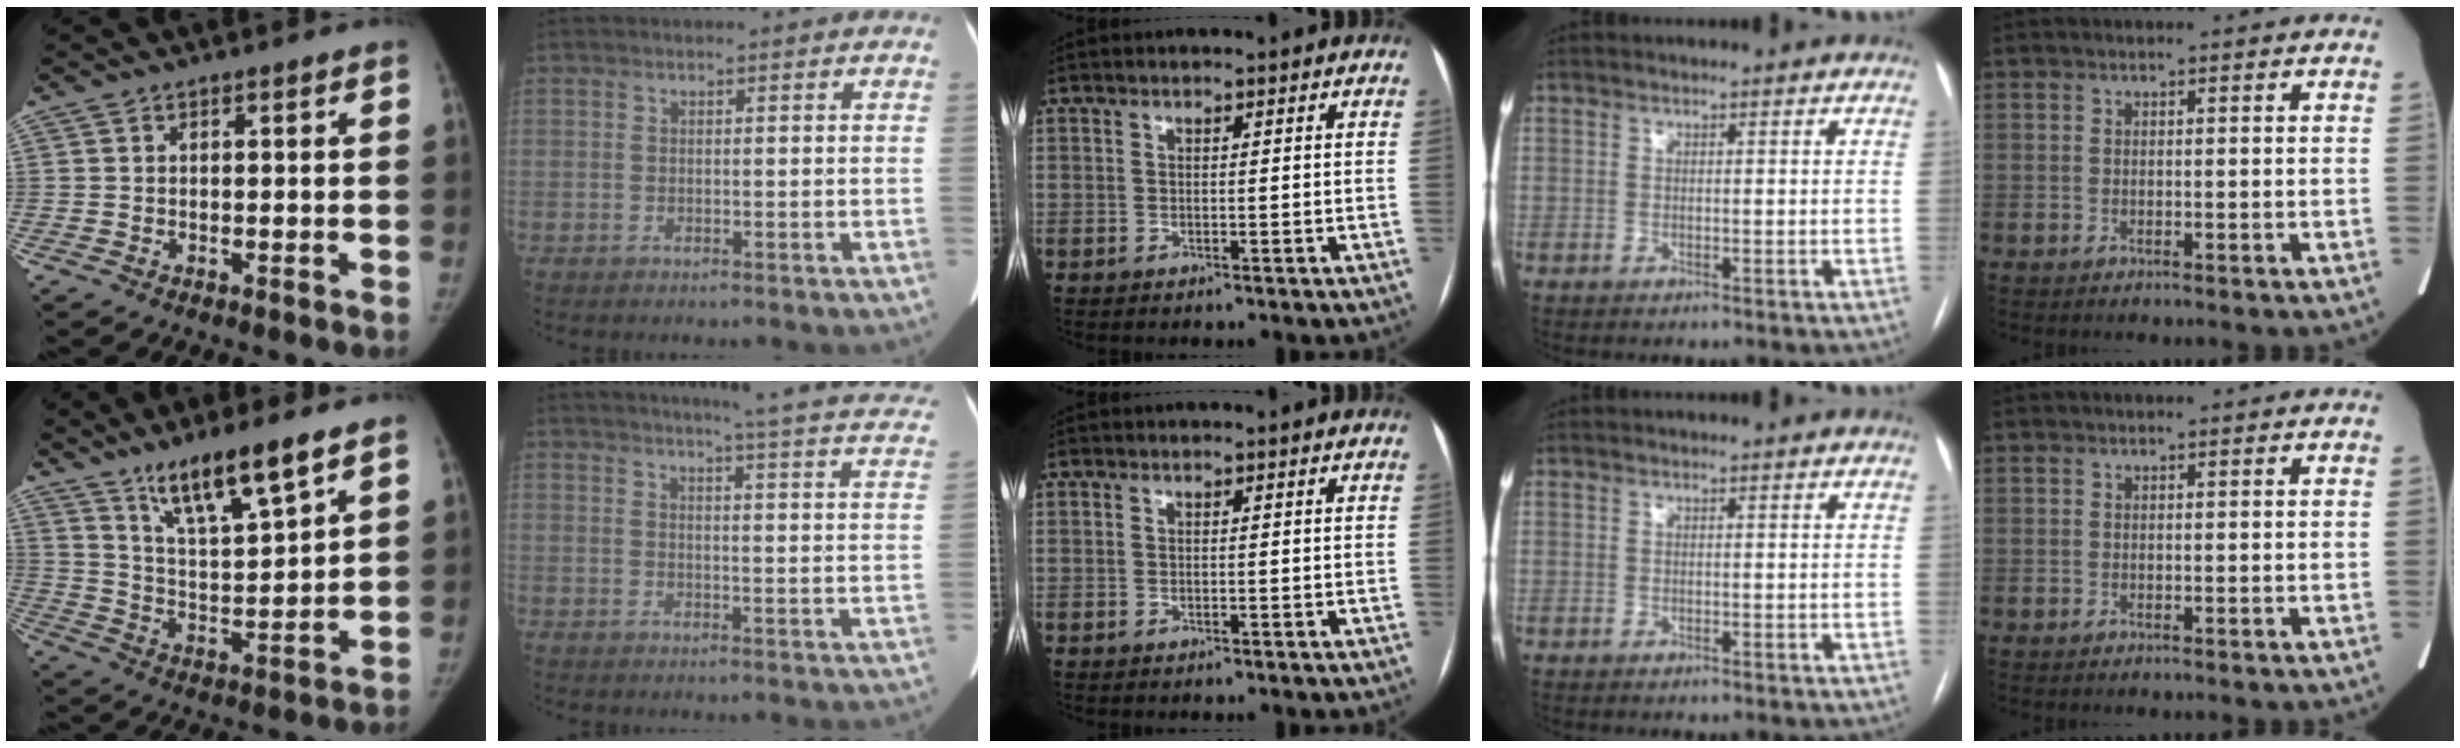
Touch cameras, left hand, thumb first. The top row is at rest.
{"thumb": {"total": 12.9, "force": [8.9, 2.3, 9.1], "torque": [-0.150, -0.054, 0.167]}, "index": {"total": 19.7, "force": [17.9, 0.7, 8.2], "torque": [-0.096, -0.066, 0.185]}}